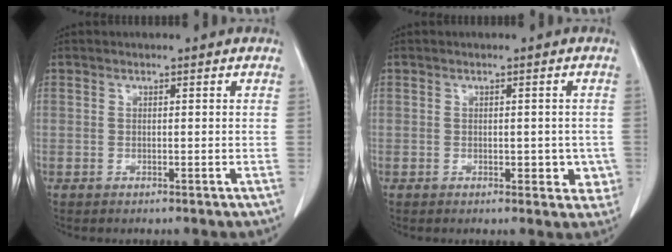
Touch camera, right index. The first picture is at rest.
{"total": 4.0, "force": [-0.6, 2.4, 3.1], "torque": [-0.018, 0.004, -0.002]}